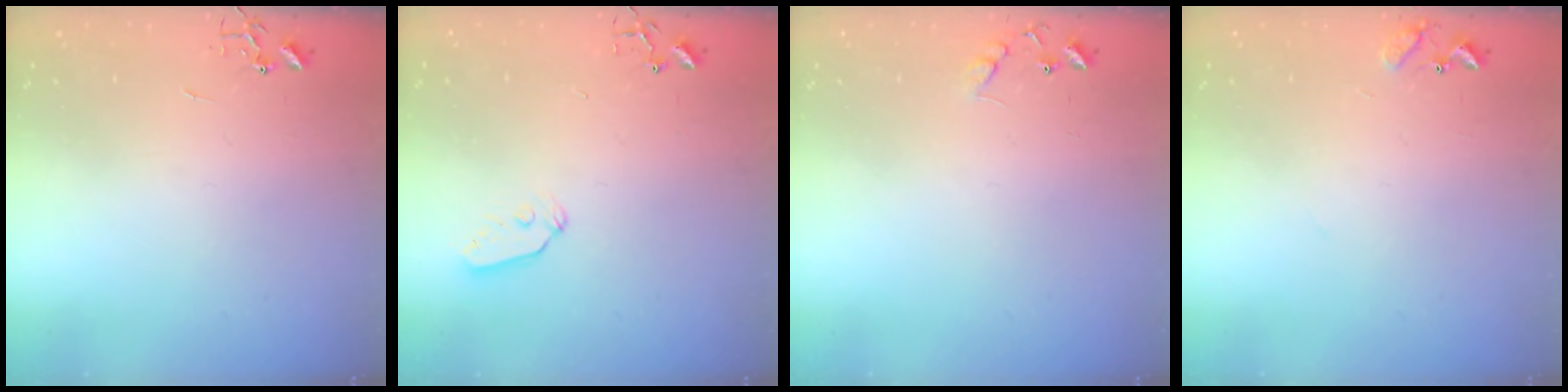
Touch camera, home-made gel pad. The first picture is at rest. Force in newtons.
{"total": 6.0, "press": 6.0, "slide": 0.2}
{"total": 8.9, "press": 8.9, "slide": 0.5}
{"total": 8.4, "press": 8.4, "slide": 0.5}